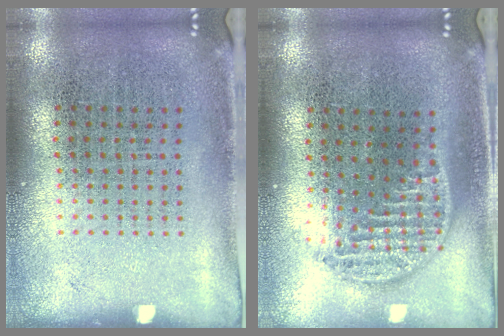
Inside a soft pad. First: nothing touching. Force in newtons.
{"total": 1.3, "press": 1.1, "slide": 0.7}